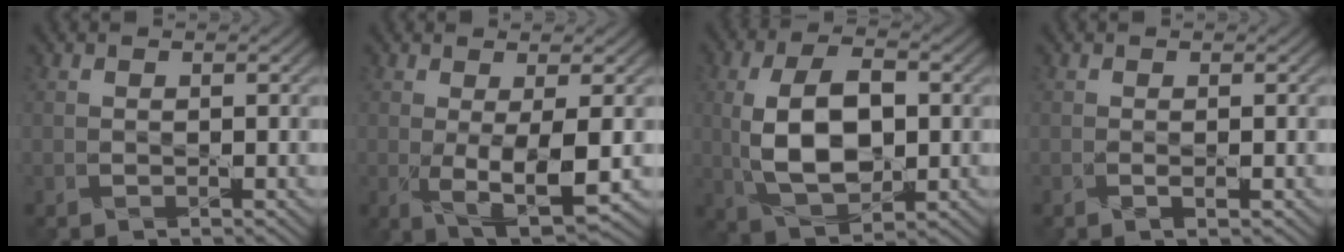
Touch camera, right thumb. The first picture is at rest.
{"total": 5.9, "force": [-0.5, 1.7, 5.6], "torque": [-0.111, -0.010, -0.004]}
{"total": 10.3, "force": [0.3, 5.7, 8.5], "torque": [-0.175, 0.001, 0.004]}
{"total": 0.8, "force": [-0.2, 0.0, 0.7], "torque": [-0.016, -0.001, -0.005]}